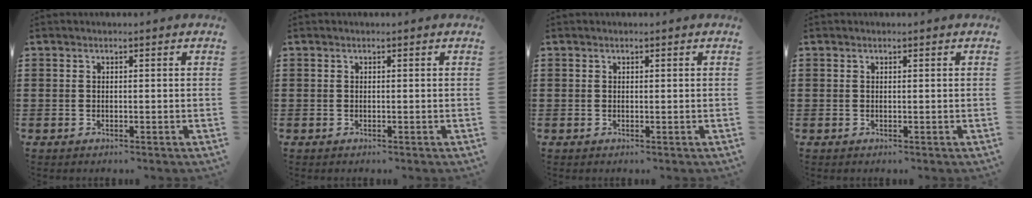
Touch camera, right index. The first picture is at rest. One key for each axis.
{"total": 0.0}
{"total": 0.0}
{"total": 0.0}